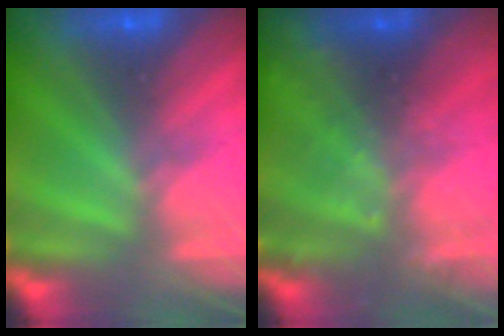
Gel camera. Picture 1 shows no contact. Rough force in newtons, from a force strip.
{"total": 9.3}